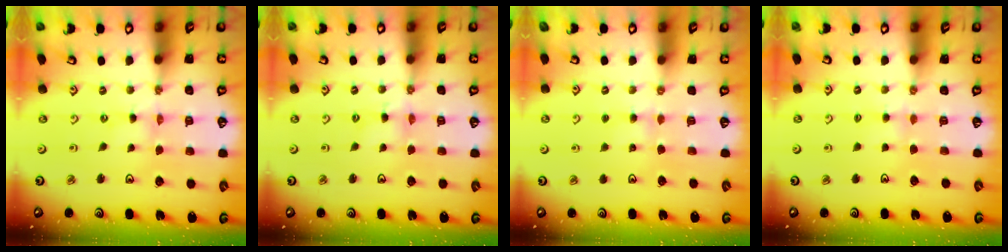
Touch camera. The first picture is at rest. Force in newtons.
{"total": 2.3, "press": 2.3, "slide": 0.3}
{"total": 2.9, "press": 2.9, "slide": 0.4}
{"total": 3.3, "press": 3.2, "slide": 0.6}